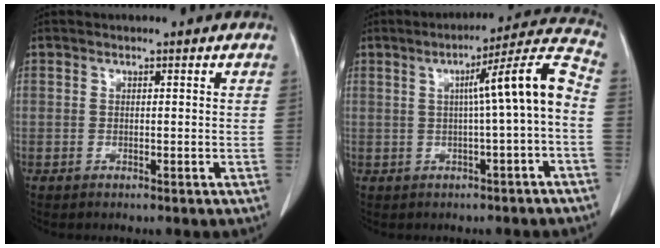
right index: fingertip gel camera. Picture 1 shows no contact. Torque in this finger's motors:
{"motor_torque": [1.05, -0.15, 0.56, 0.13]}